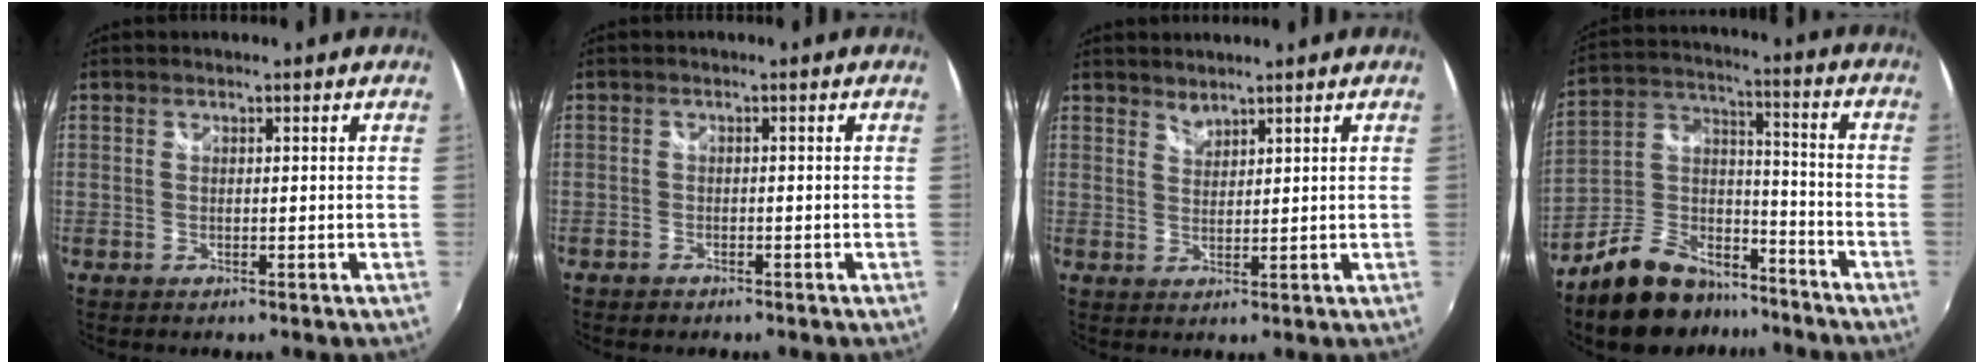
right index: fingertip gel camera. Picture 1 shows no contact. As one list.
[{"total": 1.8, "force": [-1.3, 1.2, 0.2], "torque": [-0.009, -0.001, -0.022]}, {"total": 1.9, "force": [1.8, 0.4, 0.3], "torque": [-0.001, 0.002, 0.033]}, {"total": 15.7, "force": [-11.4, 8.5, 6.7], "torque": [-0.149, 0.036, -0.181]}]